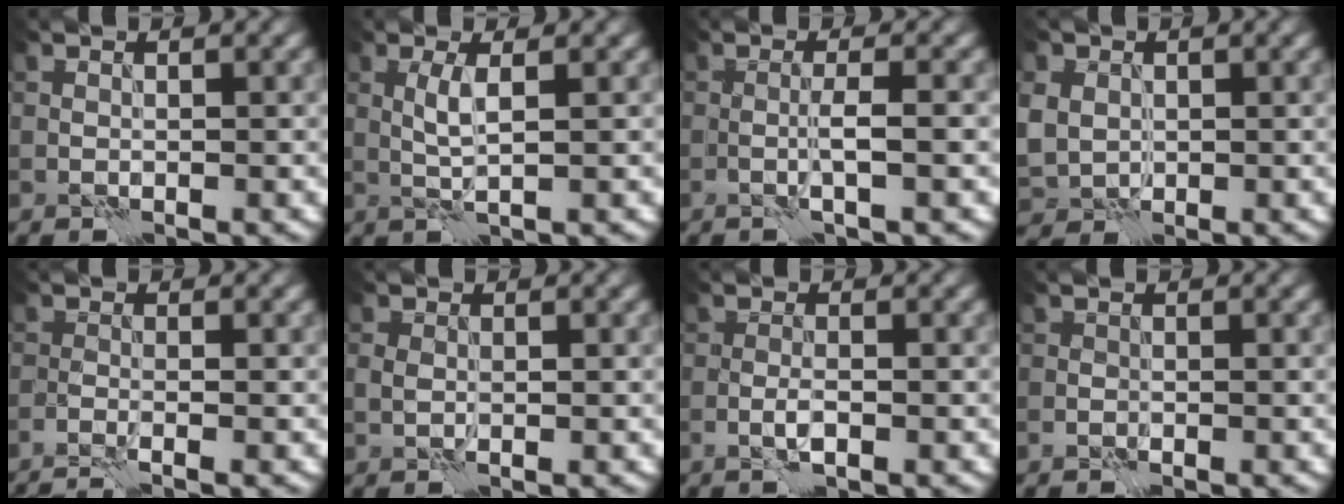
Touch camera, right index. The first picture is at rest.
{"total": 2.1, "force": [0.4, 0.2, 2.0], "torque": [-0.045, 0.005, 0.007]}
{"total": 2.0, "force": [-0.4, 0.1, 1.9], "torque": [-0.036, 0.003, -0.011]}
{"total": 4.2, "force": [0.8, 3.7, 1.9], "torque": [-0.060, 0.007, 0.014]}
{"total": 2.5, "force": [-1.8, 0.4, 1.6], "torque": [-0.026, 0.003, -0.035]}
{"total": 1.2, "force": [0.0, 0.8, 0.9], "torque": [-0.020, 0.001, 0.000]}
{"total": 1.6, "force": [-0.7, 0.4, 1.4], "torque": [-0.028, 0.002, -0.017]}
{"total": 0.5, "force": [-0.3, 0.4, 0.2], "torque": [-0.001, 0.000, -0.007]}